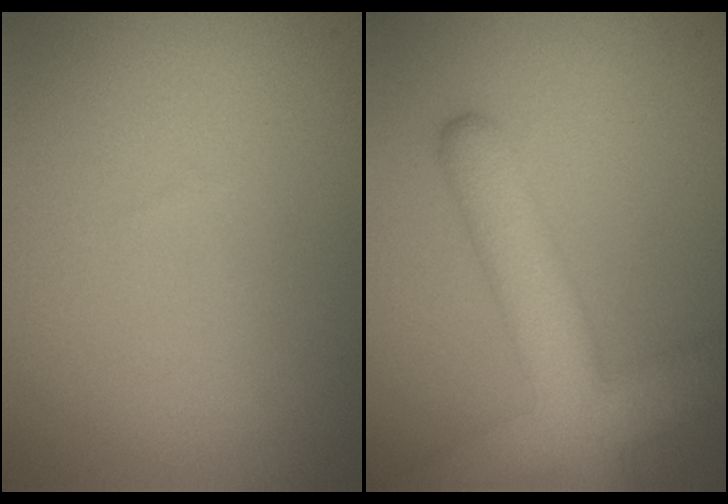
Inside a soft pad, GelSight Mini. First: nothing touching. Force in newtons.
{"total": 7.8, "press": 7.8, "slide": 0.4}